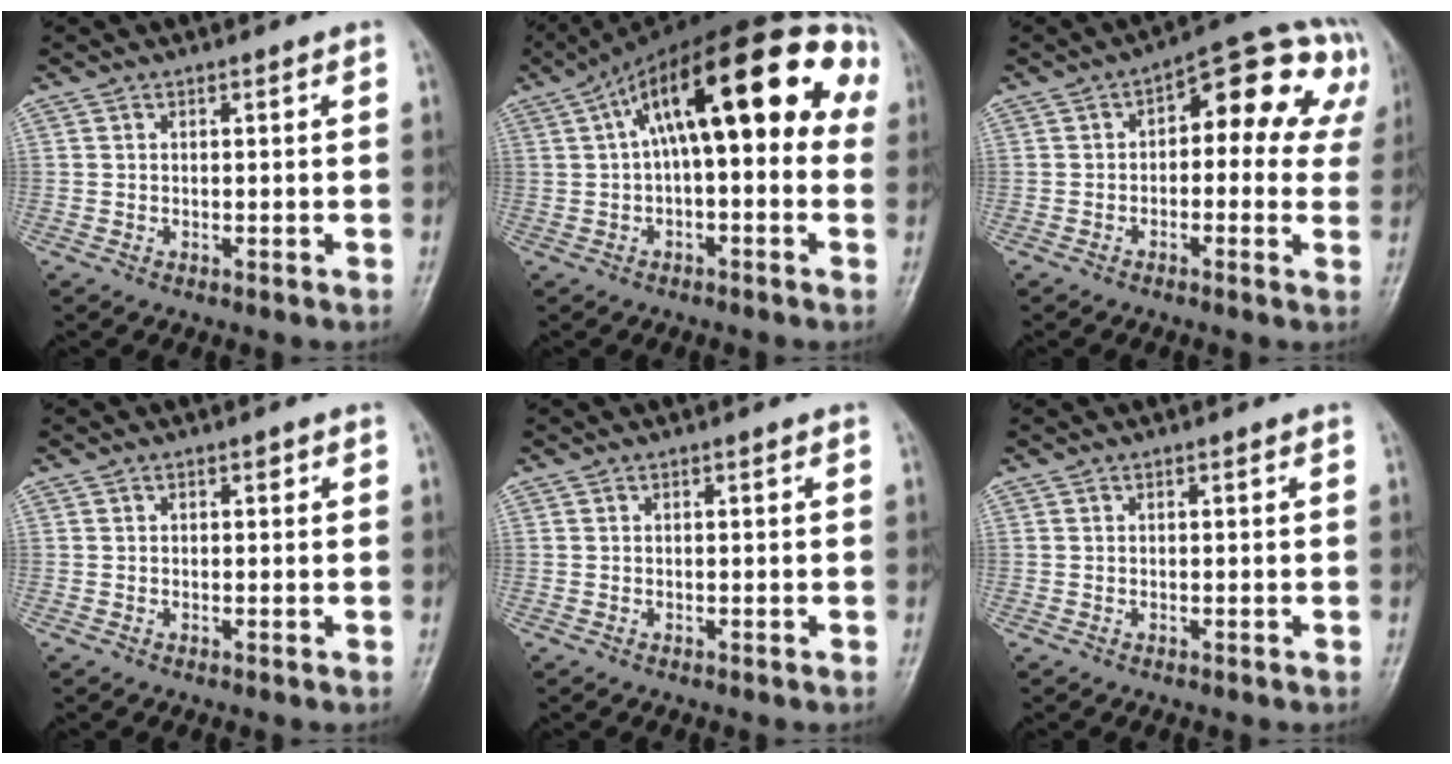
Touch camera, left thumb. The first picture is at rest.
{"total": 22.3, "force": [4.4, 8.8, 20.0], "torque": [-0.273, 0.059, 0.056]}
{"total": 14.1, "force": [3.4, 7.7, 11.3], "torque": [-0.081, 0.037, 0.029]}
{"total": 0.9, "force": [0.3, 0.7, 0.5], "torque": [0.005, 0.002, 0.002]}
{"total": 0.0}
{"total": 0.0}